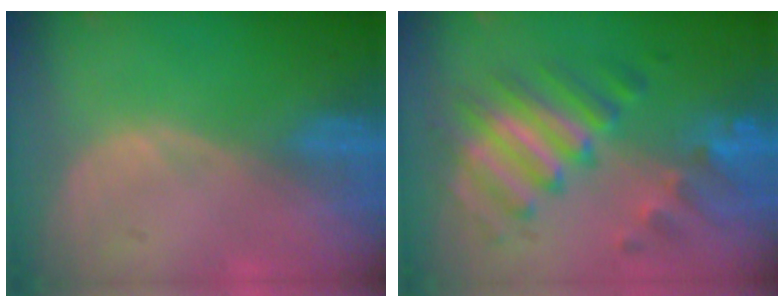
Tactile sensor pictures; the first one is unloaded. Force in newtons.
{"total": 9.0, "press": 9.0, "slide": 0.4}